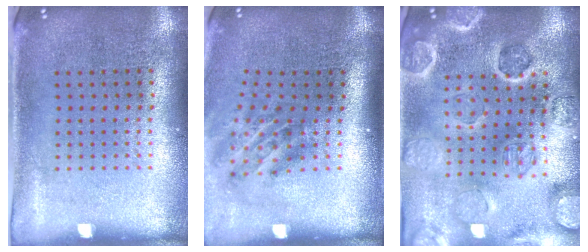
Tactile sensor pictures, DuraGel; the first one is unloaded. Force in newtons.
{"total": 1.9, "press": 1.2, "slide": 1.5}
{"total": 2.7, "press": 2.7, "slide": 0.2}